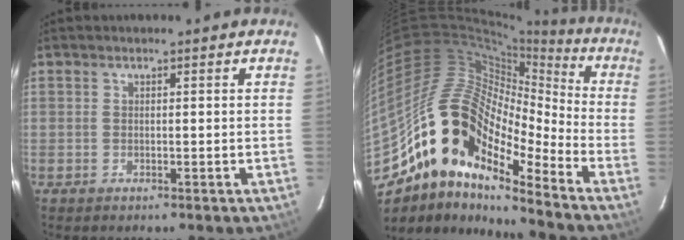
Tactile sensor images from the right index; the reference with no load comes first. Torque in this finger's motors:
{"motor_torque": [0.91, -1.17, 1.06, 0.21]}